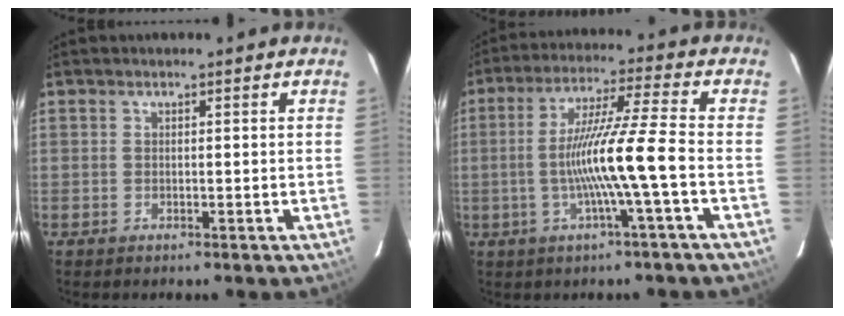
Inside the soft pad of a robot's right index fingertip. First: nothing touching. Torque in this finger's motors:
{"motor_torque": [1.37, -0.07, 0.92, 0.21]}